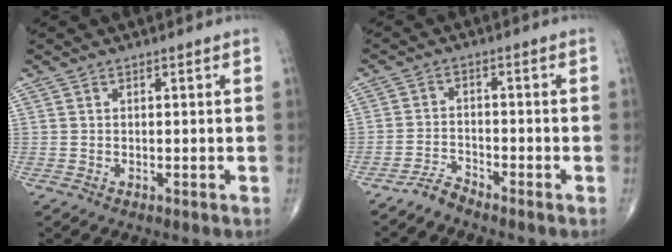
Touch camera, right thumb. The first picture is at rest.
{"total": 2.7, "force": [-2.7, 0.1, 0.1], "torque": [-0.002, 0.004, -0.059]}